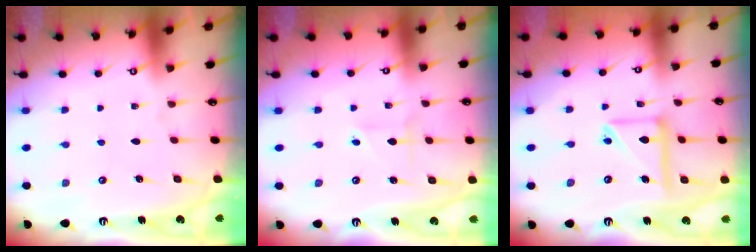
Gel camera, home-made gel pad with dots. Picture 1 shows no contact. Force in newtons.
{"total": 1.9, "press": 1.8, "slide": 0.5}
{"total": 12.4, "press": 12.3, "slide": 1.3}